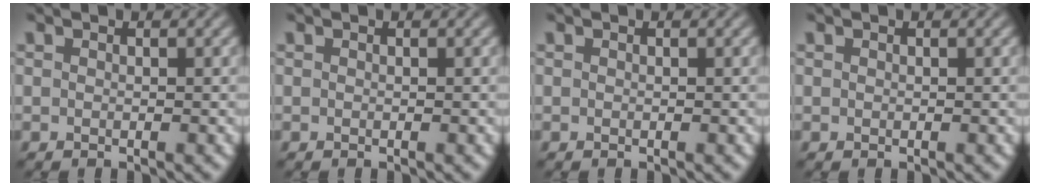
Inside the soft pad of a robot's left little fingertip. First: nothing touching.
{"total": 0.0}
{"total": 0.0}
{"total": 0.6, "force": [0.0, -0.3, -0.5], "torque": [0.004, 0.003, 0.007]}